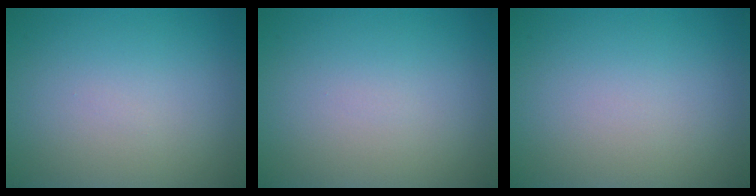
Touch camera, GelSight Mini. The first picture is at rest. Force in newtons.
{"total": 0.0}
{"total": 0.0}